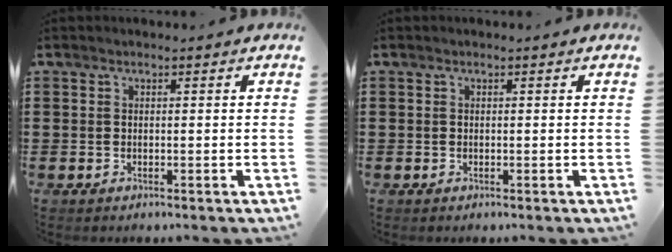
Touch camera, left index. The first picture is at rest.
{"total": 0.0}